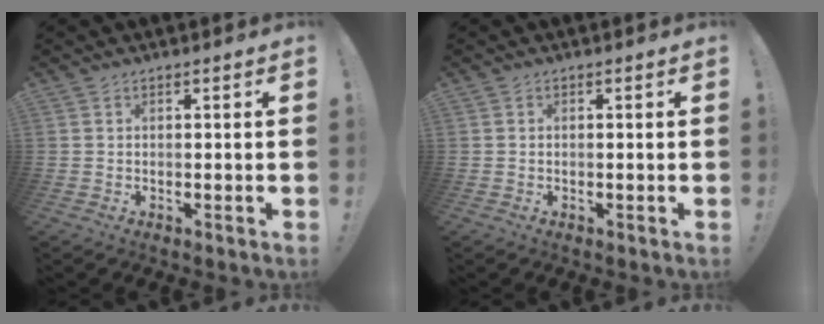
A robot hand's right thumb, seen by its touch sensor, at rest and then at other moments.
{"total": 0.0}